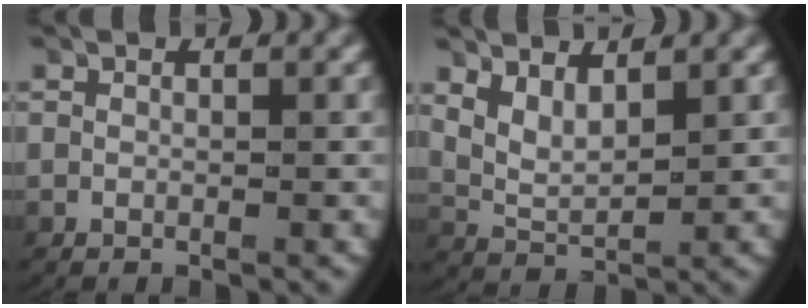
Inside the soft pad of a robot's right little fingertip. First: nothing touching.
{"total": 3.9, "force": [1.4, 2.6, 2.6], "torque": [-0.068, -0.015, 0.029]}